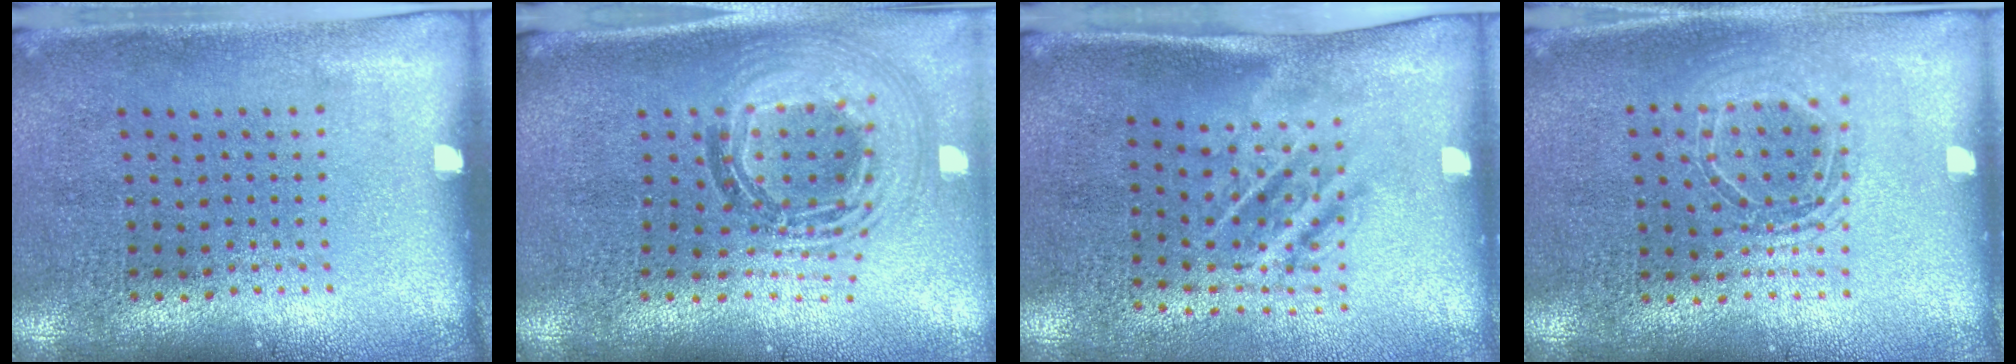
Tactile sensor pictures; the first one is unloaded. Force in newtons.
{"total": 1.6, "press": 1.4, "slide": 0.8}
{"total": 1.7, "press": 1.1, "slide": 1.3}
{"total": 1.5, "press": 1.3, "slide": 0.7}